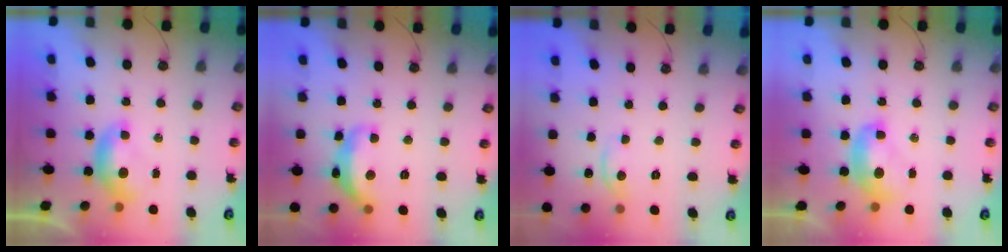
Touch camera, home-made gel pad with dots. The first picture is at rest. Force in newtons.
{"total": 8.9, "press": 8.9, "slide": 0.9}
{"total": 2.8, "press": 2.7, "slide": 0.5}
{"total": 2.4, "press": 2.4, "slide": 0.3}